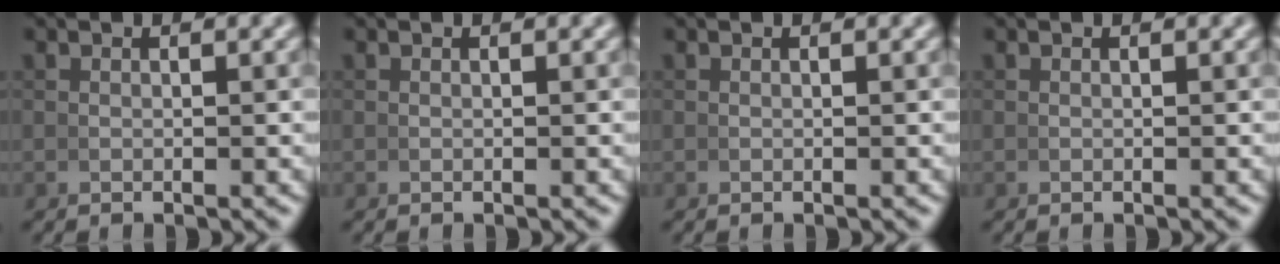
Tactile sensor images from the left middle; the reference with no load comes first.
{"total": 0.0}
{"total": 0.0}
{"total": 0.0}